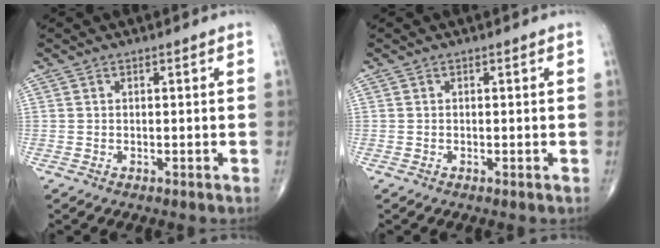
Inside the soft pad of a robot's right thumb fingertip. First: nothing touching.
{"total": 0.0}